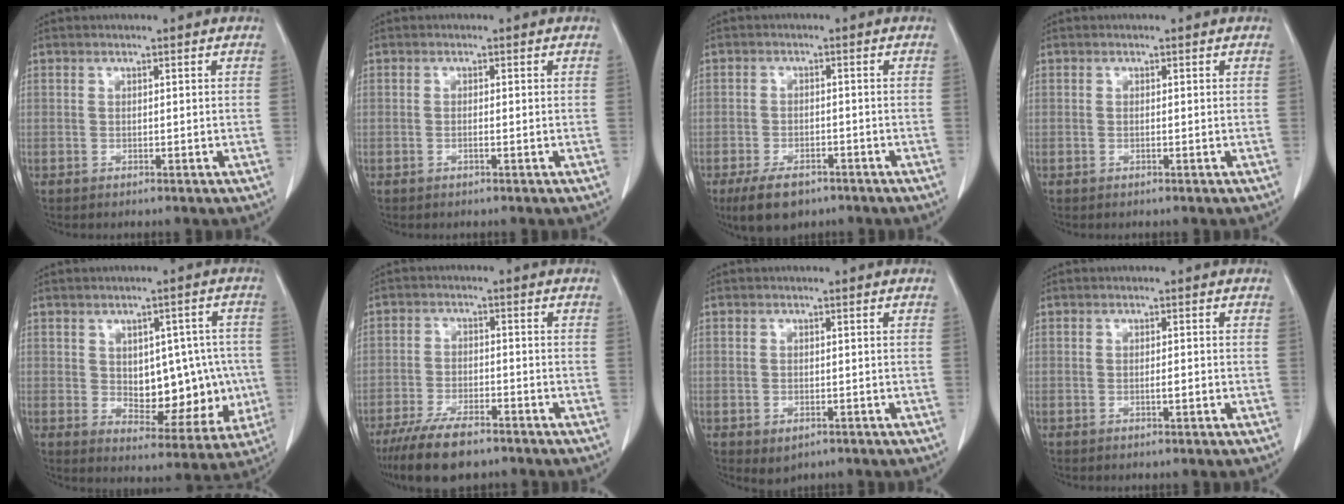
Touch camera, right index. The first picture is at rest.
{"total": 0.7, "force": [-0.3, 0.0, 0.6], "torque": [-0.013, 0.000, -0.005]}
{"total": 6.2, "force": [-4.3, 3.2, 3.3], "torque": [-0.062, -0.004, -0.067]}
{"total": 0.0}
{"total": 12.2, "force": [-0.3, 6.9, 10.0], "torque": [-0.116, 0.020, 0.020]}
{"total": 9.0, "force": [-6.8, 2.7, 5.3], "torque": [-0.095, -0.016, -0.118]}
{"total": 2.2, "force": [-1.1, 1.5, 1.3], "torque": [-0.017, -0.001, -0.004]}
{"total": 1.3, "force": [-0.4, 0.1, 1.2], "torque": [-0.024, 0.000, -0.008]}